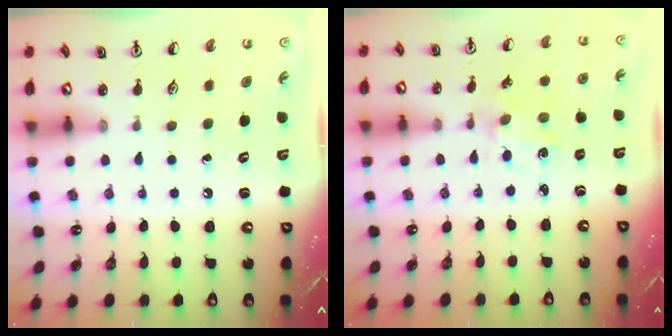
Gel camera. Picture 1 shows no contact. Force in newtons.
{"total": 1.6, "press": 1.6, "slide": 0.1}